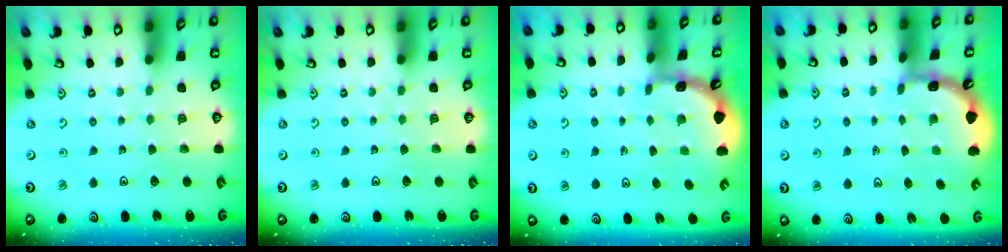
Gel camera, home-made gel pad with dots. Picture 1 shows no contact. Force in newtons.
{"total": 0.0}
{"total": 1.8, "press": 1.8, "slide": 0.1}
{"total": 2.0, "press": 2.0, "slide": 0.4}